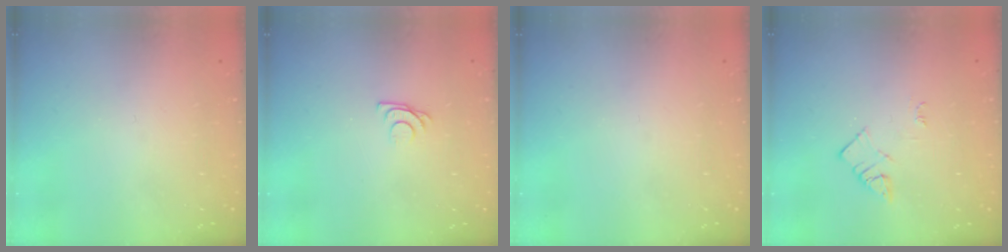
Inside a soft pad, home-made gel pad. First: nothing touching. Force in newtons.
{"total": 6.1, "press": 6.0, "slide": 0.7}
{"total": 0.0}
{"total": 3.0, "press": 3.0, "slide": 0.4}